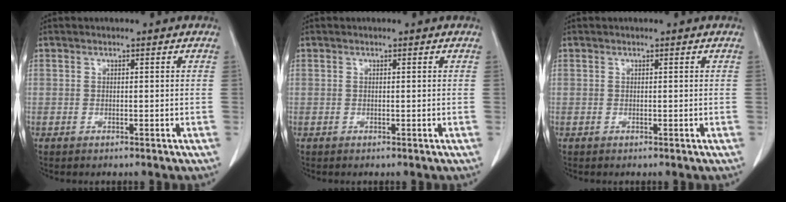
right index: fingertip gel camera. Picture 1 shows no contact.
{"total": 0.0}
{"total": 0.0}